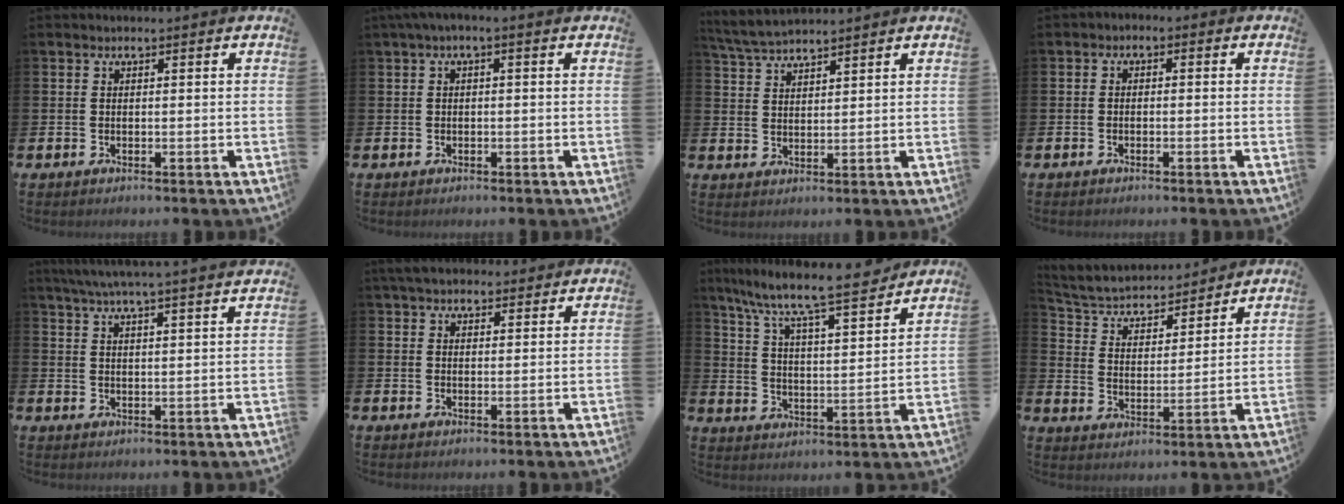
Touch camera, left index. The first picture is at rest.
{"total": 1.1, "force": [-0.4, 0.2, 1.0], "torque": [-0.017, 0.000, -0.007]}
{"total": 4.6, "force": [4.5, 0.6, 1.0], "torque": [-0.033, -0.017, 0.082]}
{"total": 1.2, "force": [-1.1, 0.5, 0.1], "torque": [-0.010, 0.006, -0.024]}
{"total": 5.6, "force": [5.2, -0.8, 1.8], "torque": [-0.053, -0.020, 0.093]}
{"total": 4.4, "force": [3.9, 1.6, 1.1], "torque": [-0.018, -0.014, 0.071]}
{"total": 8.8, "force": [8.1, 0.6, 3.4], "torque": [-0.091, -0.065, 0.133]}
{"total": 5.3, "force": [5.0, 1.6, 1.0], "torque": [-0.047, -0.043, 0.079]}